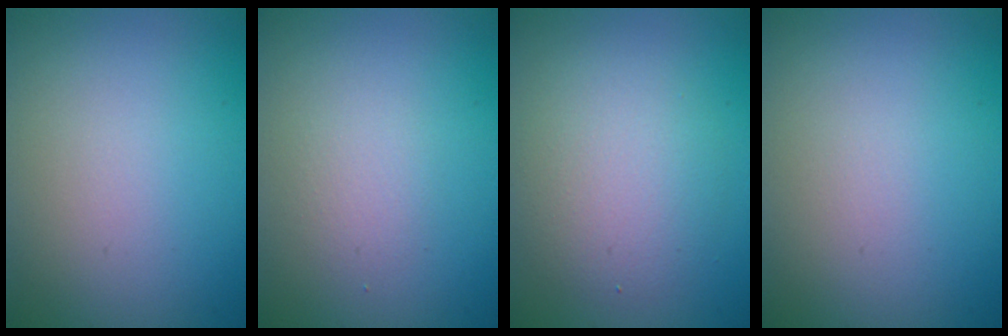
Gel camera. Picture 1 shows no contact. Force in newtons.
{"total": 1.2, "press": 1.2, "slide": 0.0}
{"total": 3.9, "press": 3.9, "slide": 0.3}
{"total": 0.0}